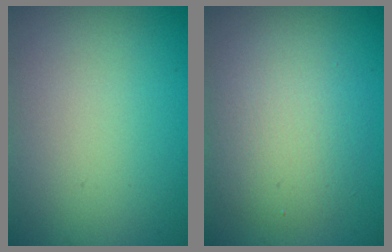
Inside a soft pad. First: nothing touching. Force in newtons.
{"total": 4.5, "press": 4.5, "slide": 0.2}